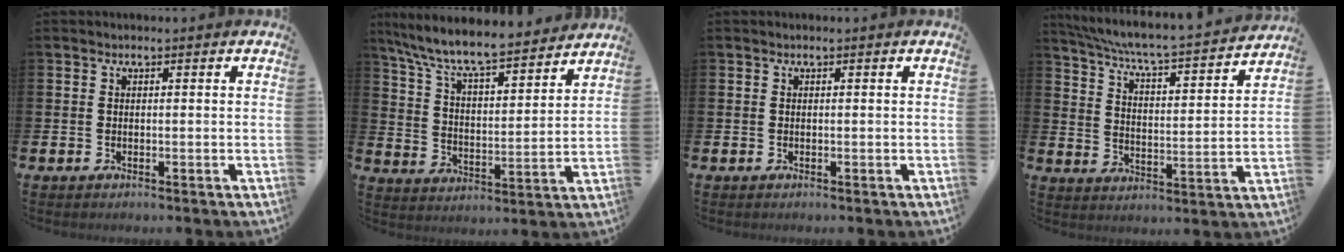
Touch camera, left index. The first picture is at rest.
{"total": 8.8, "force": [8.2, 1.0, 2.9], "torque": [-0.097, -0.062, 0.141]}
{"total": 0.0}
{"total": 6.2, "force": [5.8, 0.1, 2.0], "torque": [-0.061, -0.055, 0.093]}